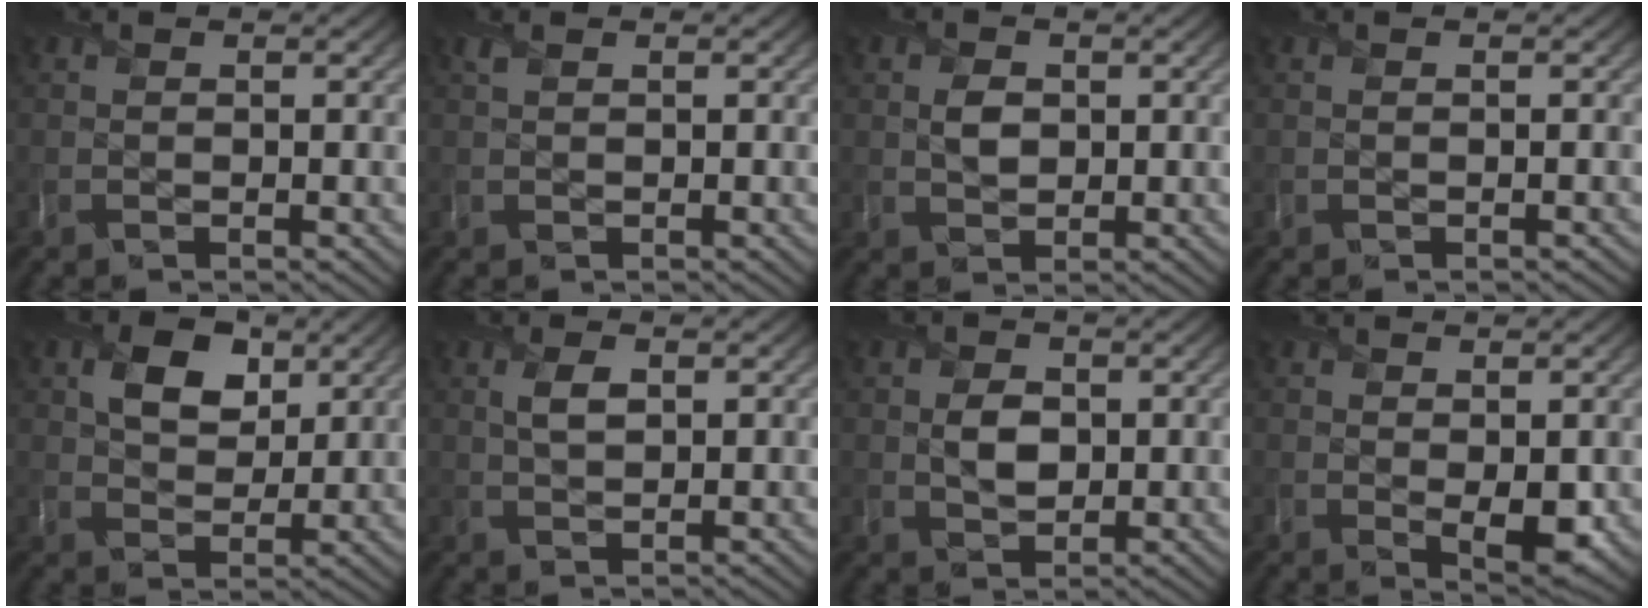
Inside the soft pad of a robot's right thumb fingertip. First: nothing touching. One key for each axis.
{"total": 0.6, "fx": 0.5, "fy": 0.3, "fz": 0.3, "tx": -0.009, "ty": 0.001, "tz": 0.011}
{"total": 2.3, "fx": 0.3, "fy": 1.8, "fz": 1.3, "tx": -0.028, "ty": -0.006, "tz": 0.009}
{"total": 0.0}
{"total": 6.1, "fx": 2.7, "fy": 4.2, "fz": 3.5, "tx": -0.065, "ty": -0.006, "tz": 0.044}
{"total": 2.4, "fx": 0.9, "fy": 1.1, "fz": 1.9, "tx": -0.044, "ty": -0.002, "tz": 0.020}
{"total": 3.1, "fx": 0.3, "fy": 2.4, "fz": 1.9, "tx": -0.043, "ty": -0.006, "tz": 0.007}
{"total": 2.8, "fx": 0.2, "fy": 1.3, "fz": 2.5, "tx": -0.043, "ty": -0.012, "tz": 0.011}